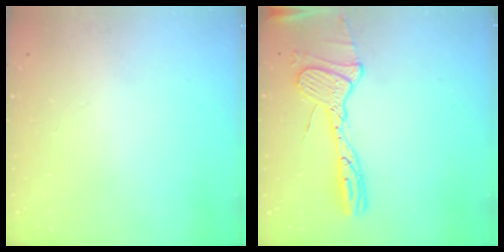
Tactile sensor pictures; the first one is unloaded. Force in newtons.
{"total": 15.7, "press": 15.6, "slide": 1.4}